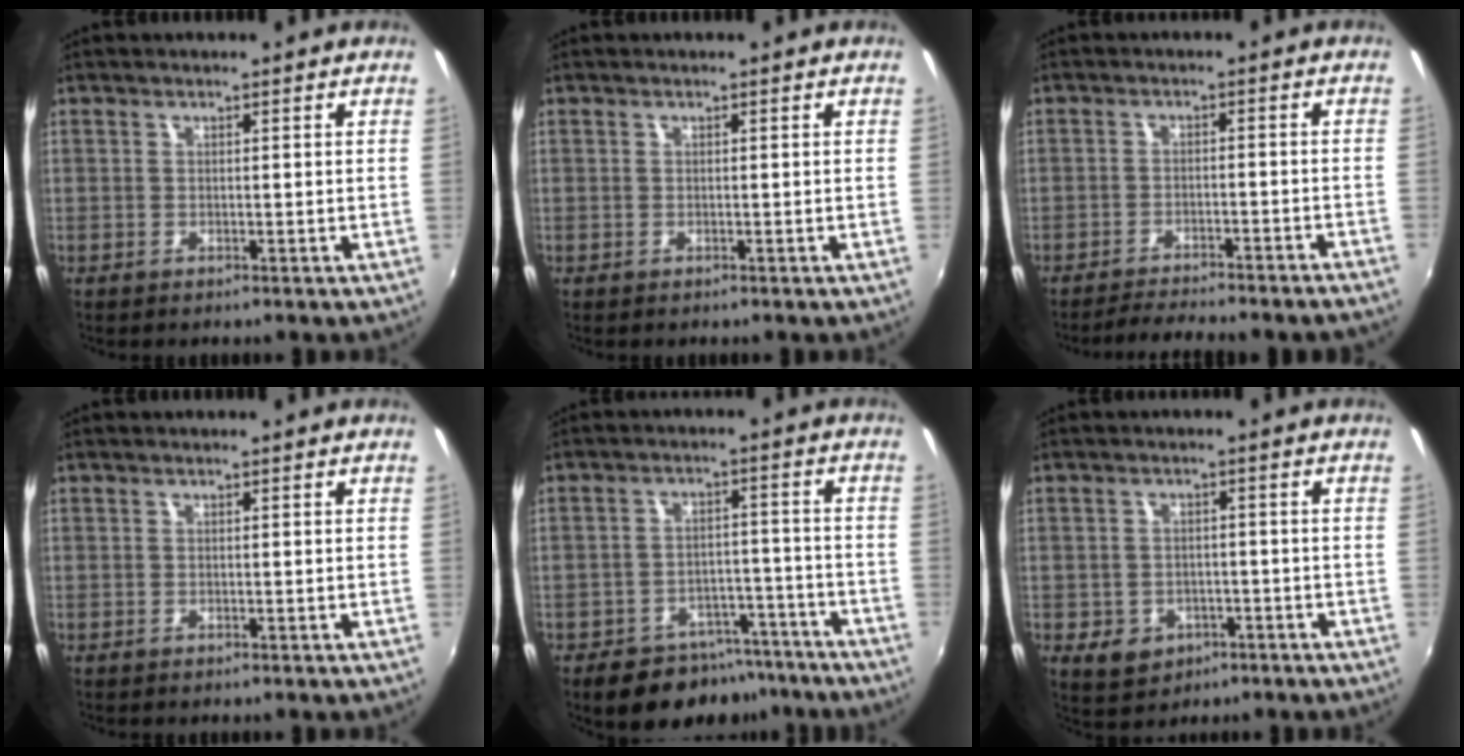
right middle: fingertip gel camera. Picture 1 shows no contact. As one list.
[{"total": 0.0}, {"total": 8.7, "force": [-8.0, 0.1, 3.4], "torque": [-0.077, -0.008, -0.112]}, {"total": 0.0}, {"total": 12.2, "force": [-9.1, 6.8, 4.3], "torque": [-0.091, 0.016, -0.112]}, {"total": 6.3, "force": [-2.8, 5.1, 2.4], "torque": [-0.067, -0.002, -0.030]}]